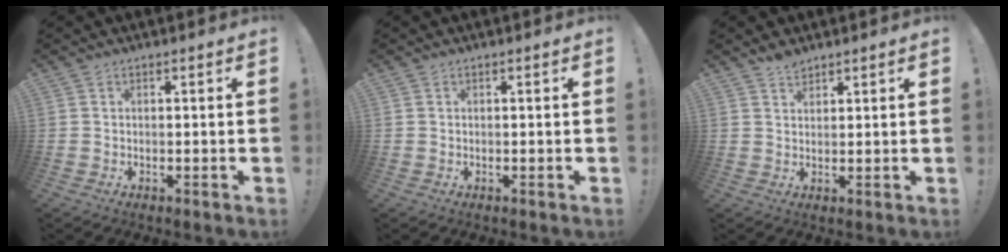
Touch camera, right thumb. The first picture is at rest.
{"total": 0.0}
{"total": 2.7, "force": [2.4, 1.2, 0.6], "torque": [-0.003, -0.017, 0.043]}